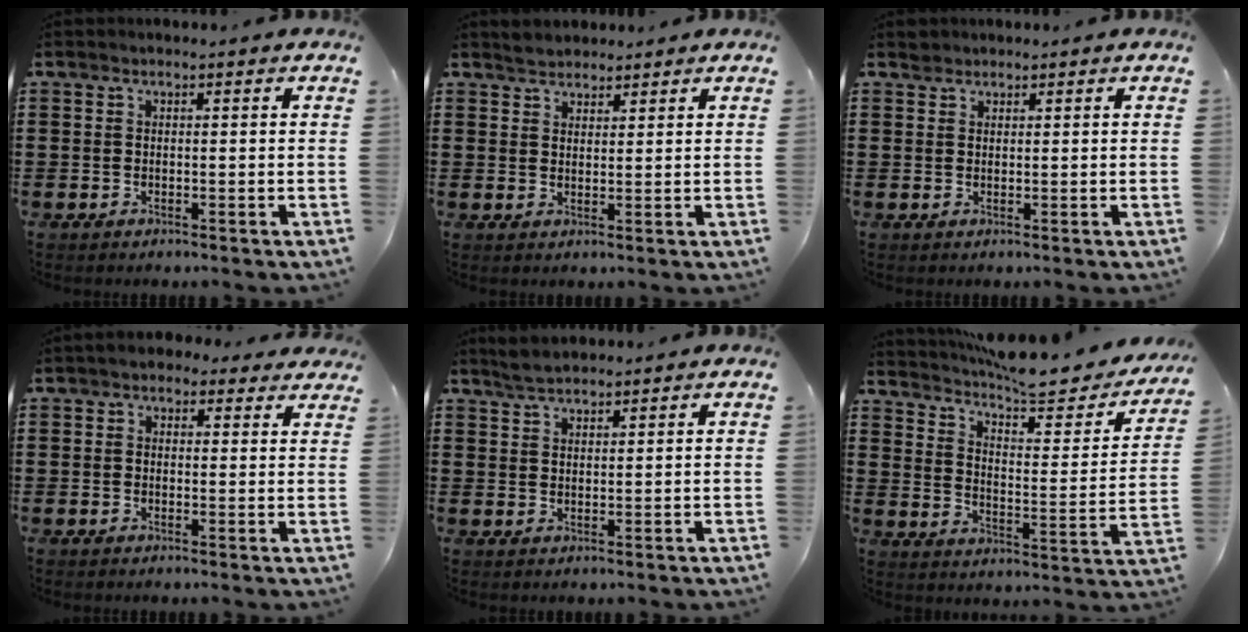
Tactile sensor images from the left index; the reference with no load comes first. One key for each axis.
{"total": 2.3, "fx": 2.2, "fy": 0.6, "fz": 0.0, "tx": -0.006, "ty": 0.004, "tz": 0.044}
{"total": 1.2, "fx": 1.1, "fy": 0.5, "fz": 0.0, "tx": -0.001, "ty": 0.001, "tz": 0.022}
{"total": 2.7, "fx": 2.0, "fy": 1.6, "fz": 0.8, "tx": -0.016, "ty": 0.002, "tz": 0.034}
{"total": 2.7, "fx": 2.5, "fy": 0.6, "fz": 0.8, "tx": -0.021, "ty": 0.004, "tz": 0.048}
{"total": 7.5, "fx": 6.6, "fy": 1.0, "fz": 3.2, "tx": -0.079, "ty": -0.047, "tz": 0.110}